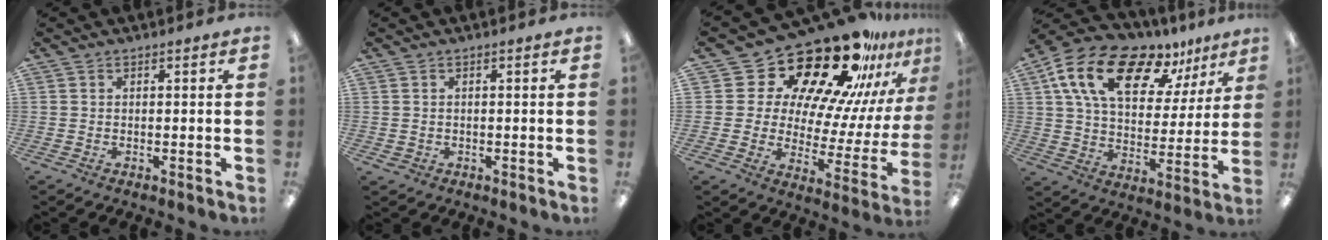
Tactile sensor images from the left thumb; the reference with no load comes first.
{"total": 0.9, "force": [-0.3, 0.9, -0.2], "torque": [0.001, 0.001, -0.008]}
{"total": 24.7, "force": [19.4, 10.6, 11.0], "torque": [-0.170, -0.153, 0.338]}
{"total": 19.3, "force": [12.1, 9.7, 11.5], "torque": [-0.206, -0.066, 0.213]}